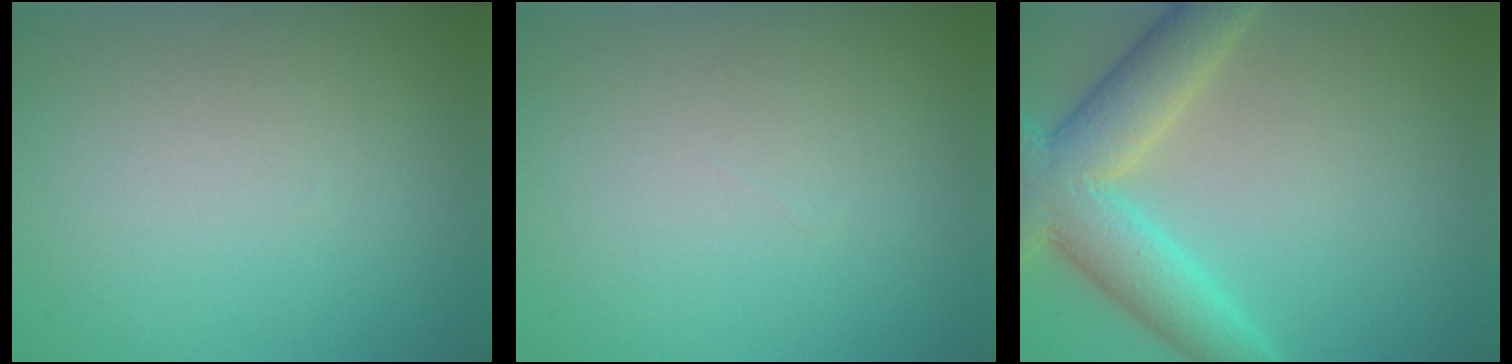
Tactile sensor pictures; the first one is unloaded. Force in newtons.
{"total": 0.0}
{"total": 7.5, "press": 7.5, "slide": 0.4}